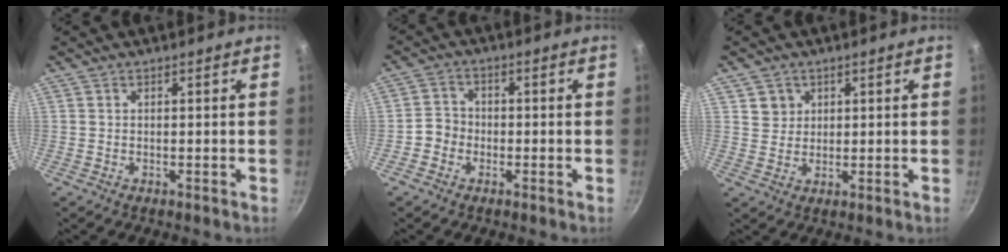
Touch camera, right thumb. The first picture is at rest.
{"total": 3.7, "force": [-1.5, 3.3, 1.1], "torque": [0.002, 0.020, -0.035]}
{"total": 3.6, "force": [1.5, 3.2, 0.6], "torque": [0.012, 0.004, 0.028]}